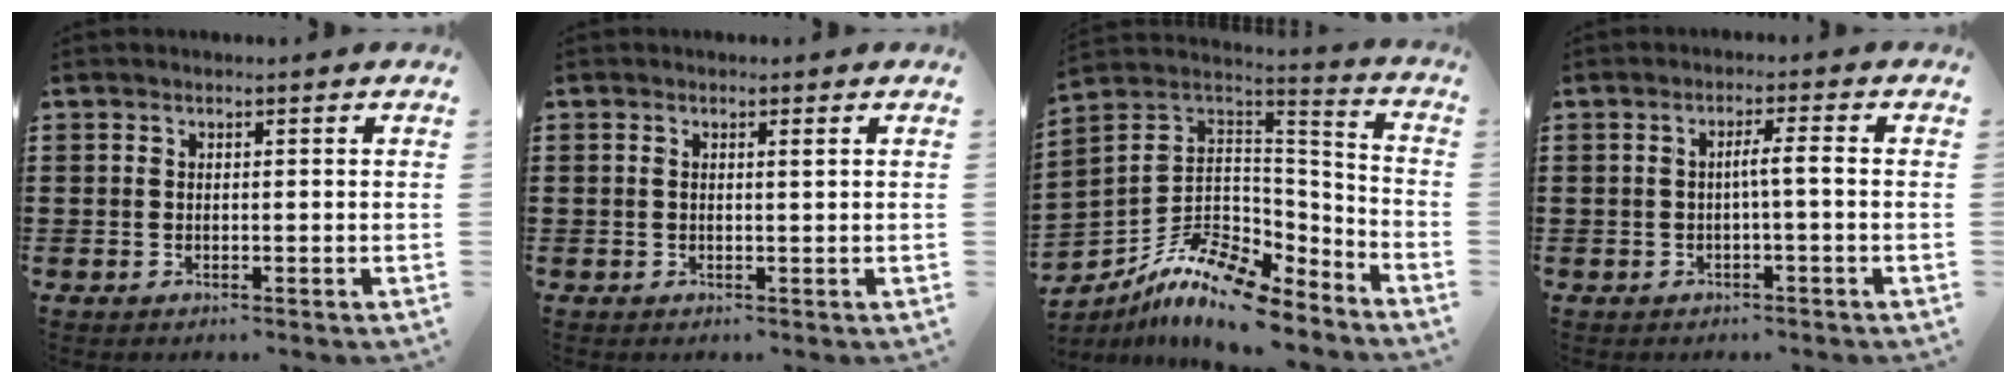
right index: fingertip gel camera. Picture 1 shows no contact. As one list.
[{"total": 0.8, "force": [0.2, 0.0, 0.7], "torque": [-0.014, -0.001, 0.004]}, {"total": 10.8, "force": [-8.0, 4.0, 6.0], "torque": [-0.130, 0.011, -0.155]}, {"total": 2.6, "force": [-0.5, -0.1, 2.6], "torque": [-0.047, -0.001, -0.012]}]